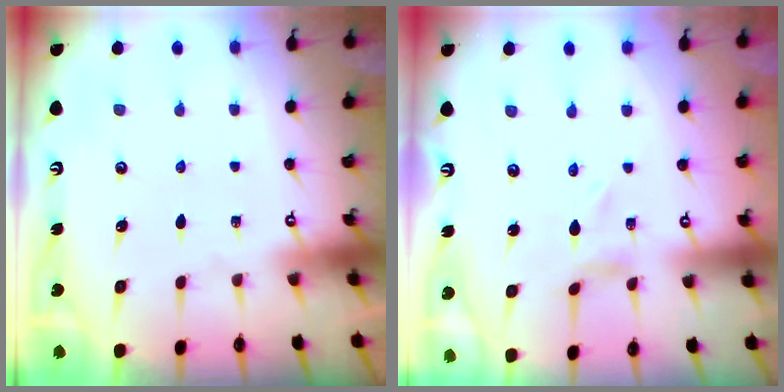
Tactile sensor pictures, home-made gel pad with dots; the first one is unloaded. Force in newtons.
{"total": 1.2, "press": 1.2, "slide": 0.2}